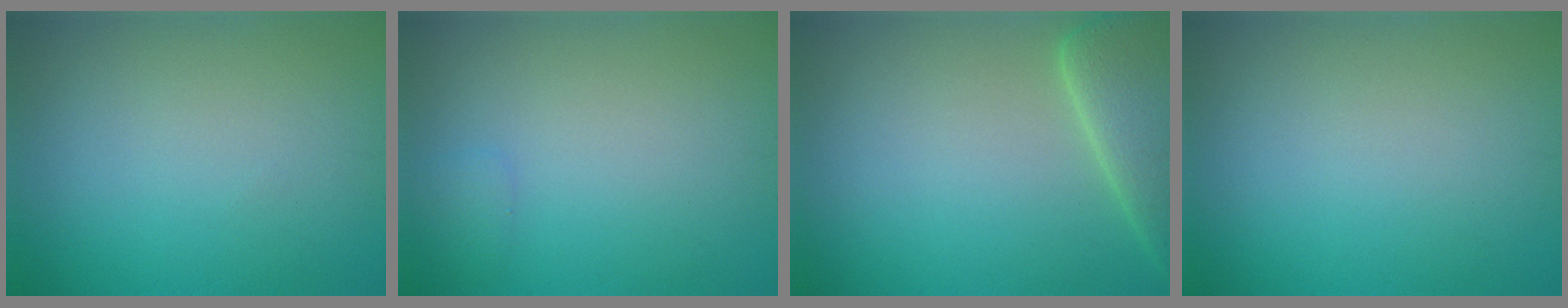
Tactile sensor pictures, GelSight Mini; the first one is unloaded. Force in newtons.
{"total": 0.7, "press": 0.7, "slide": 0.0}
{"total": 5.6, "press": 5.6, "slide": 0.5}
{"total": 0.0}